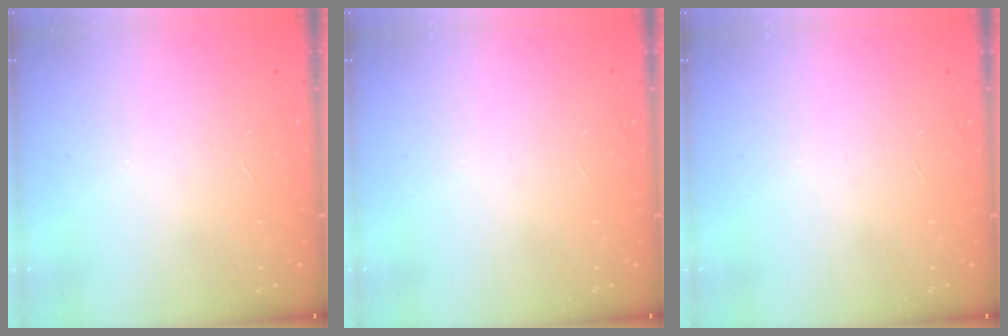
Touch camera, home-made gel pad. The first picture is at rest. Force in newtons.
{"total": 0.0}
{"total": 0.0}